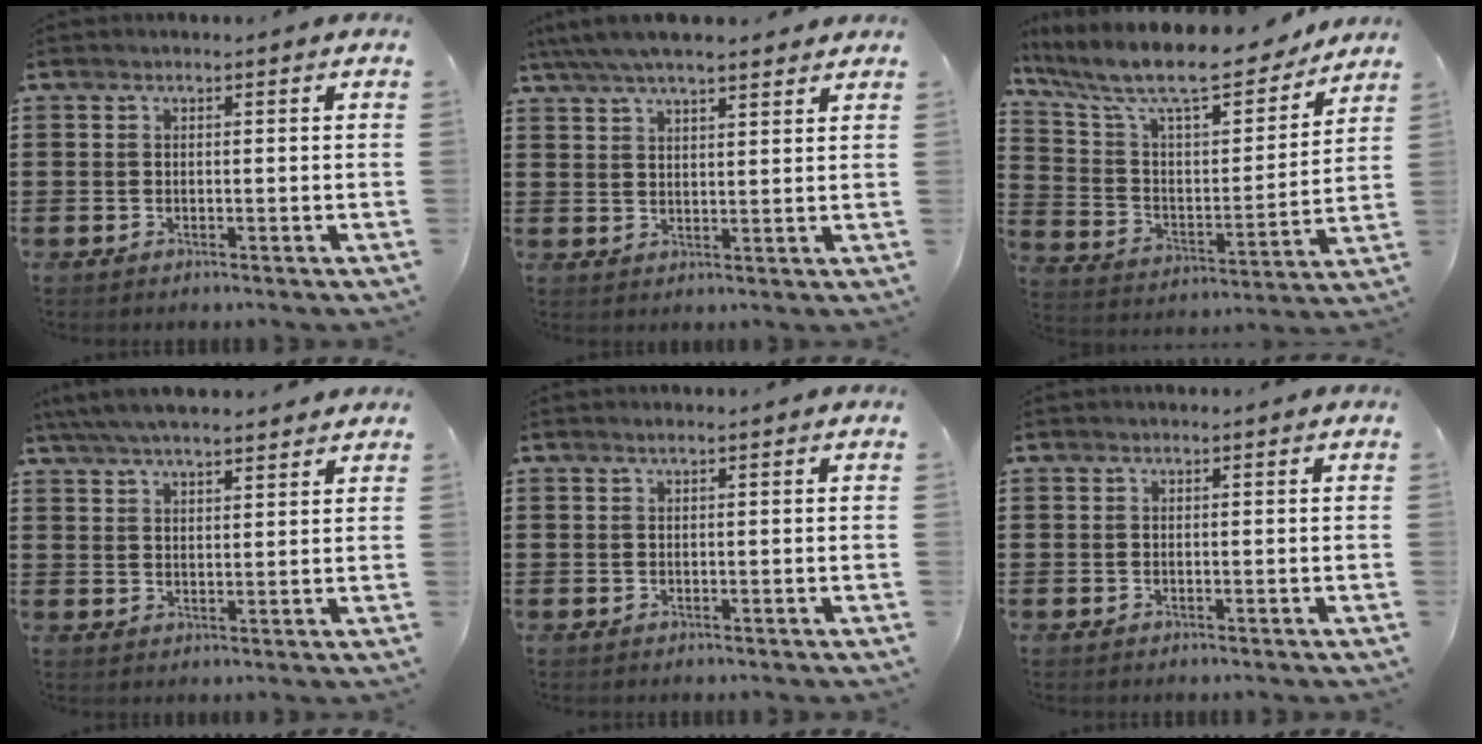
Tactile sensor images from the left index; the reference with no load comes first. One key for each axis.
{"total": 5.3, "fx": 4.7, "fy": 0.9, "fz": 2.4, "tx": -0.059, "ty": -0.006, "tz": 0.085}
{"total": 12.5, "fx": 10.3, "fy": 2.4, "fz": 6.6, "tx": -0.160, "ty": -0.066, "tz": 0.176}
{"total": 5.3, "fx": 4.9, "fy": 0.5, "fz": 1.9, "tx": -0.051, "ty": -0.009, "tz": 0.090}
{"total": 0.6, "fx": 0.4, "fy": -0.1, "fz": 0.5, "tx": -0.008, "ty": -0.001, "tz": 0.008}
{"total": 0.0}